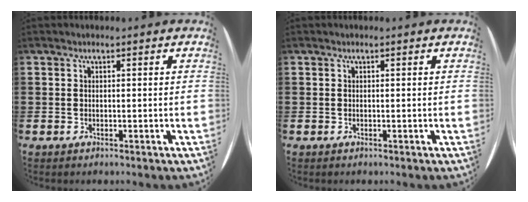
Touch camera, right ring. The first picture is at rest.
{"total": 0.0}